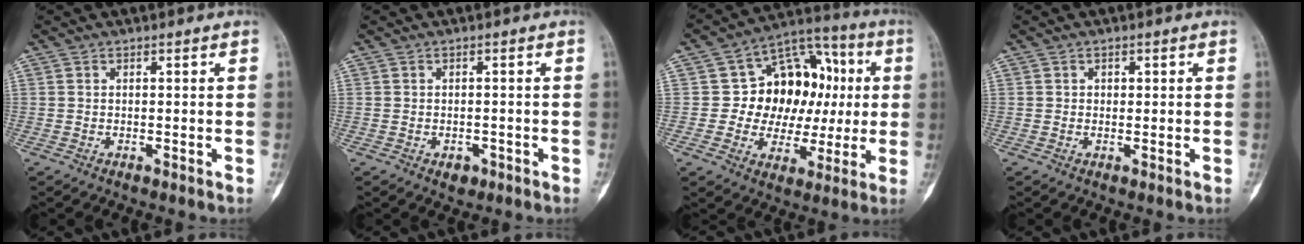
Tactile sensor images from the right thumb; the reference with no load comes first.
{"total": 1.9, "force": [-1.0, 1.5, 0.9], "torque": [-0.002, 0.003, -0.008]}
{"total": 17.4, "force": [1.8, 13.4, 11.0], "torque": [-0.090, 0.032, 0.030]}
{"total": 1.0, "force": [0.2, 0.8, 0.5], "torque": [0.000, 0.002, 0.002]}